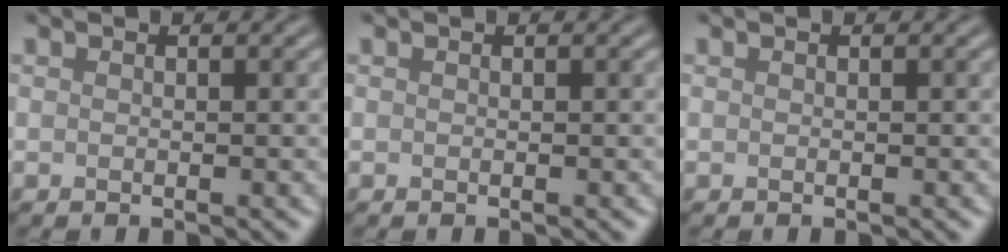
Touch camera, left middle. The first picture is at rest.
{"total": 0.0}
{"total": 0.0}